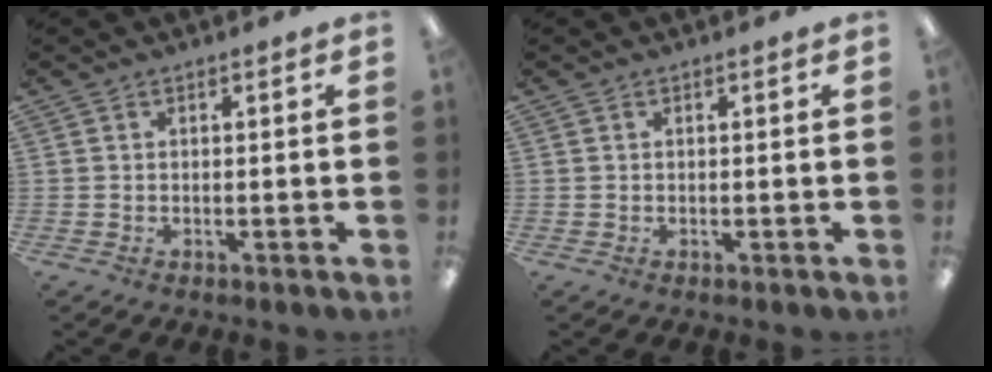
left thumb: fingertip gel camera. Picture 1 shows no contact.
{"total": 0.0}